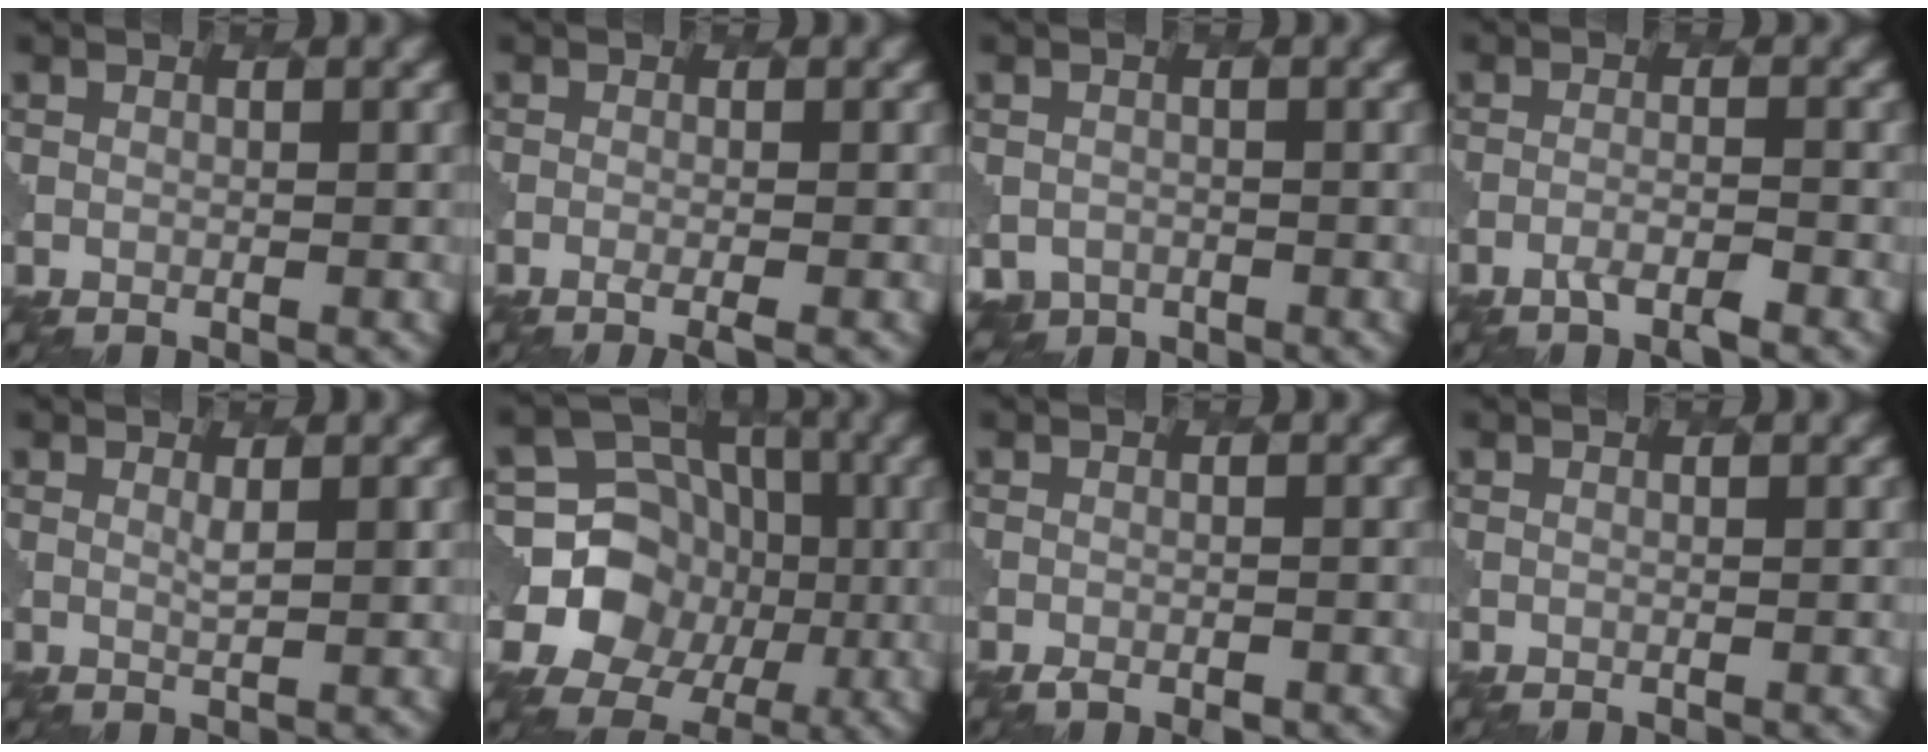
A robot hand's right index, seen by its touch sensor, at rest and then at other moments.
{"total": 1.8, "force": [-0.7, 0.4, 1.5], "torque": [-0.020, -0.001, -0.018]}
{"total": 1.8, "force": [-1.2, 1.3, -0.1], "torque": [0.009, -0.013, -0.020]}
{"total": 1.9, "force": [-1.4, 0.3, 1.3], "torque": [-0.023, 0.001, -0.033]}
{"total": 0.8, "force": [0.6, 0.0, 0.5], "torque": [-0.012, -0.002, 0.011]}
{"total": 9.0, "force": [-0.4, 8.4, 3.3], "torque": [-0.050, 0.009, -0.027]}
{"total": 1.5, "force": [-1.2, 0.5, 0.7], "torque": [-0.016, -0.002, -0.017]}
{"total": 0.0}